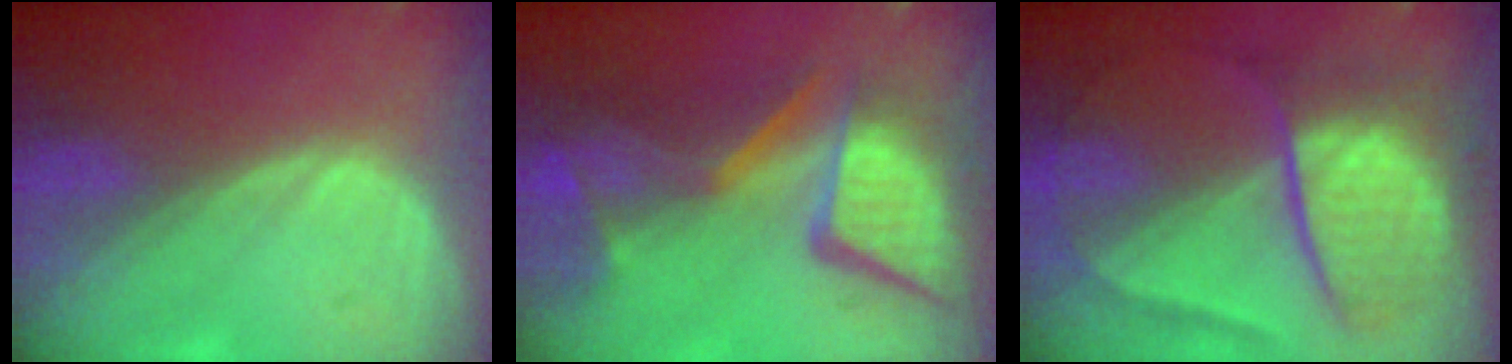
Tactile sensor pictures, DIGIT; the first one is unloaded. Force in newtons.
{"total": 14.0, "press": 11.3, "slide": 8.2}
{"total": 10.2, "press": 10.1, "slide": 1.1}